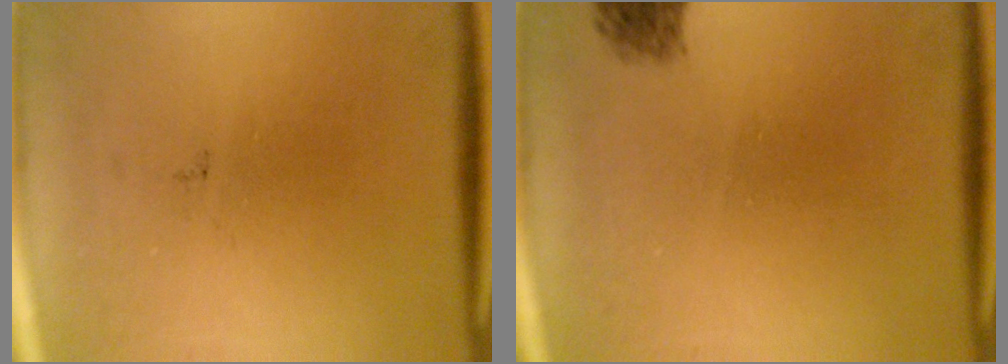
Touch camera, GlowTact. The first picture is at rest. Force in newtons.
{"total": 1.8}